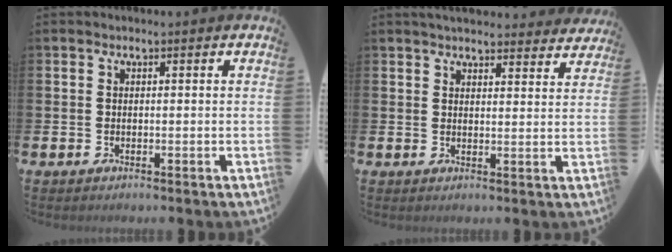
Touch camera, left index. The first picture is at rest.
{"total": 4.2, "force": [4.1, 0.6, 0.6], "torque": [-0.010, -0.022, 0.075]}